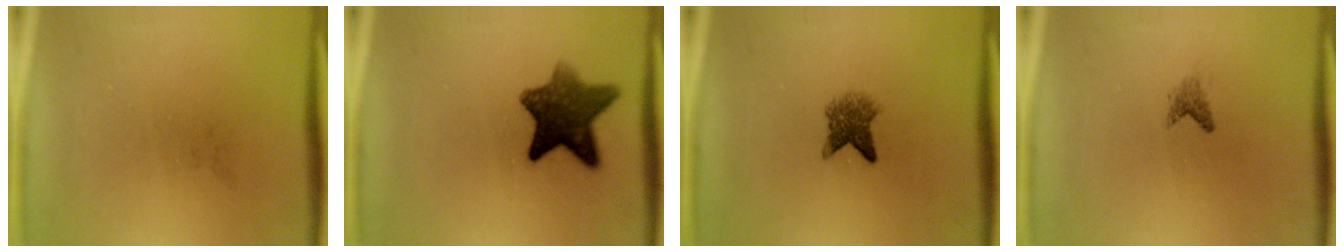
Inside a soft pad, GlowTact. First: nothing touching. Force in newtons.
{"total": 9.6}
{"total": 3.6}
{"total": 1.0}